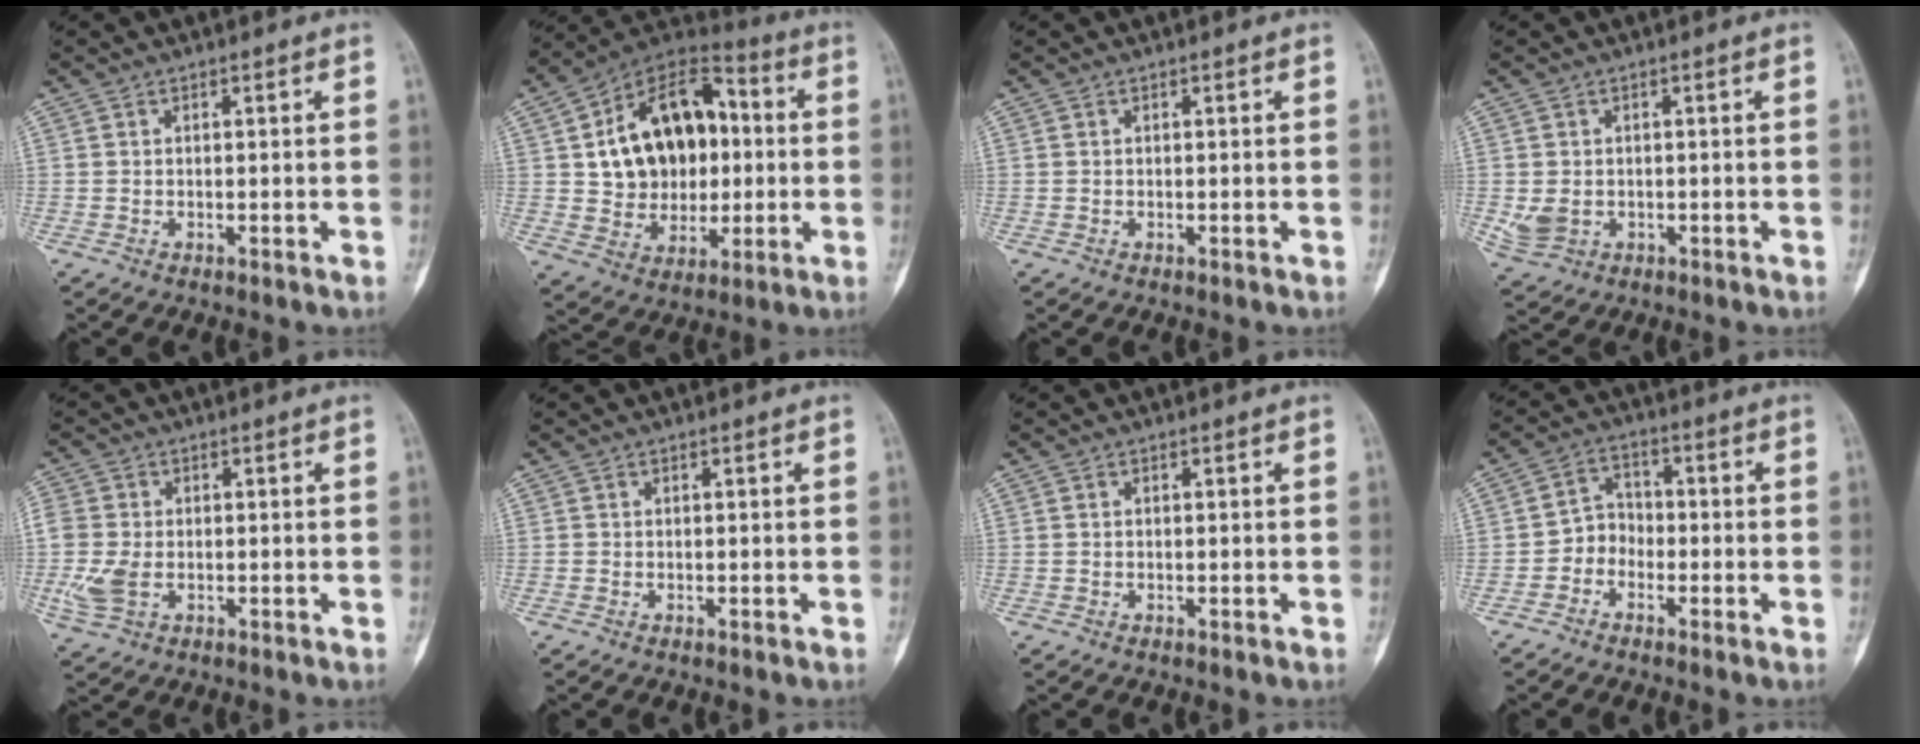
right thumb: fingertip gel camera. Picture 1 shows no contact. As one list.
[{"total": 21.2, "force": [2.5, 14.9, 14.9], "torque": [-0.186, 0.023, 0.043]}, {"total": 0.0}, {"total": 4.0, "force": [-0.4, 3.3, 2.2], "torque": [-0.045, -0.001, 0.005]}, {"total": 7.4, "force": [-1.2, 5.1, 5.2], "torque": [-0.131, 0.001, -0.022]}, {"total": 0.0}, {"total": 0.0}, {"total": 4.5, "force": [-2.1, 3.7, 1.4], "torque": [0.003, 0.023, -0.052]}]